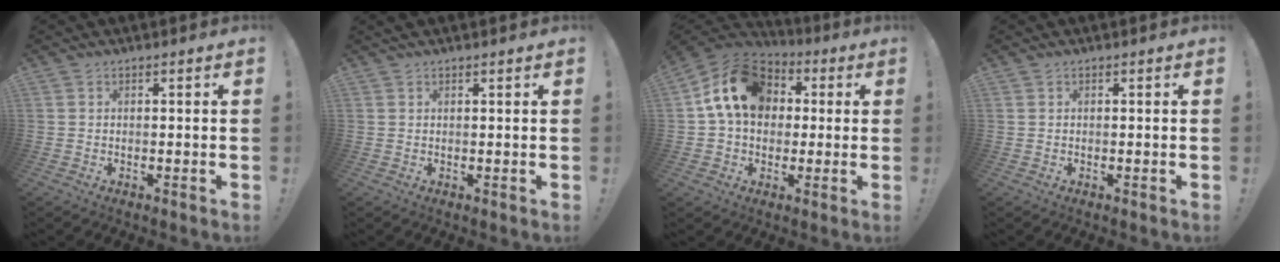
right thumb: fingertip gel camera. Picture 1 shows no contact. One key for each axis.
{"total": 1.0, "fx": 0.9, "fy": 0.0, "fz": 0.5, "tx": -0.002, "ty": -0.002, "tz": 0.015}
{"total": 17.4, "fx": 4.3, "fy": 13.3, "fz": 10.4, "tx": -0.164, "ty": 0.005, "tz": 0.085}
{"total": 0.0}